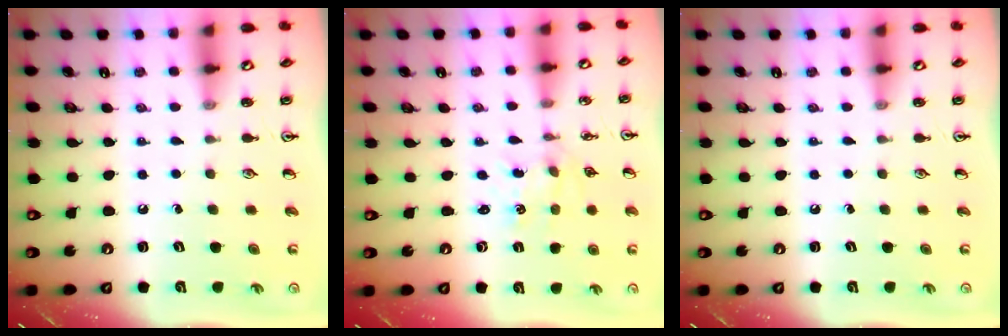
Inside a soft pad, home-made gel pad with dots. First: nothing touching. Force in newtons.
{"total": 1.0, "press": 0.9, "slide": 0.2}
{"total": 0.0}